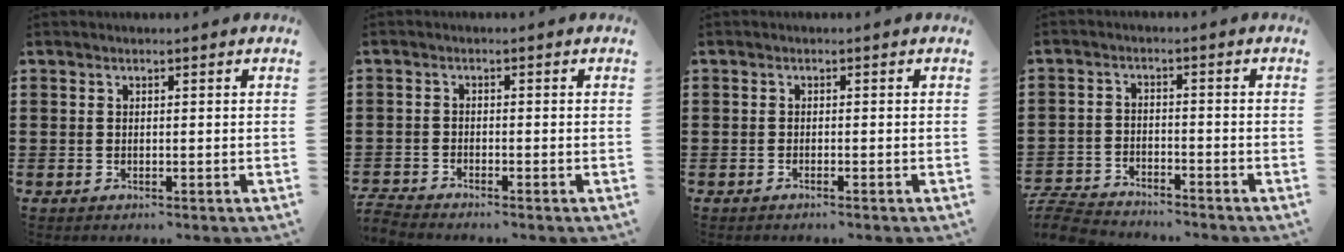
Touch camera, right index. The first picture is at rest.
{"total": 2.0, "force": [-2.0, -0.1, -0.1], "torque": [-0.002, 0.001, -0.043]}
{"total": 0.6, "force": [-0.5, -0.1, 0.2], "torque": [-0.005, -0.001, -0.011]}
{"total": 5.4, "force": [-5.3, 0.8, 0.6], "torque": [-0.028, 0.002, -0.112]}